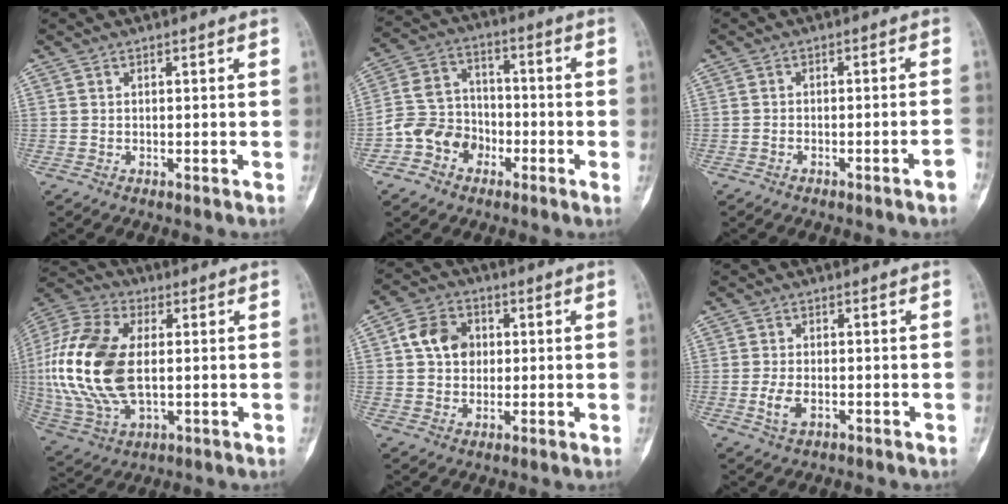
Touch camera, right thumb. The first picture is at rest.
{"total": 9.9, "force": [-4.3, 8.0, 3.9], "torque": [-0.046, 0.045, -0.088]}
{"total": 3.2, "force": [-2.0, 0.0, 2.5], "torque": [-0.035, 0.016, -0.030]}
{"total": 21.6, "force": [0.7, 12.3, 17.7], "torque": [-0.390, -0.001, 0.019]}
{"total": 8.5, "force": [1.3, 6.8, 5.0], "torque": [-0.064, 0.009, 0.016]}
{"total": 3.6, "force": [-1.2, 1.9, 2.8], "torque": [-0.060, 0.001, -0.020]}